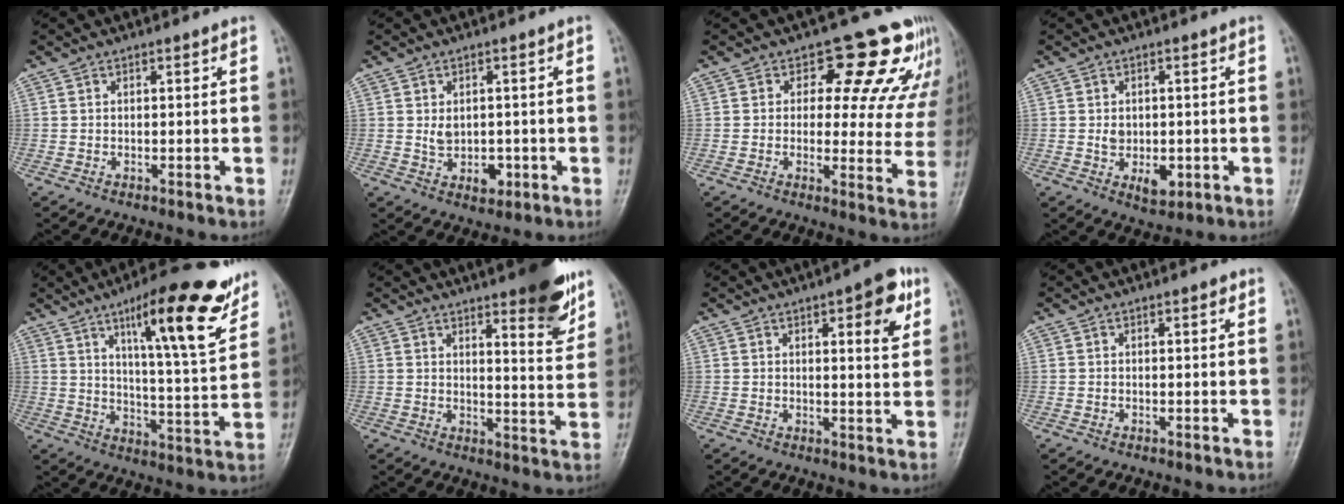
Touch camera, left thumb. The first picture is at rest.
{"total": 4.7, "force": [-0.1, 3.5, 3.1], "torque": [-0.034, -0.004, 0.009]}
{"total": 13.8, "force": [9.5, 7.5, 6.8], "torque": [-0.016, -0.048, 0.094]}
{"total": 5.2, "force": [-0.7, 3.6, 3.7], "torque": [-0.041, -0.006, -0.002]}
{"total": 18.5, "force": [11.3, 3.7, 14.1], "torque": [-0.184, -0.059, 0.173]}
{"total": 11.9, "force": [7.8, 2.8, 8.5], "torque": [-0.085, -0.049, 0.106]}
{"total": 8.4, "force": [3.8, 2.6, 6.9], "torque": [-0.071, -0.014, 0.045]}
{"total": 0.9, "force": [0.5, 0.3, 0.8], "torque": [-0.009, 0.001, 0.006]}